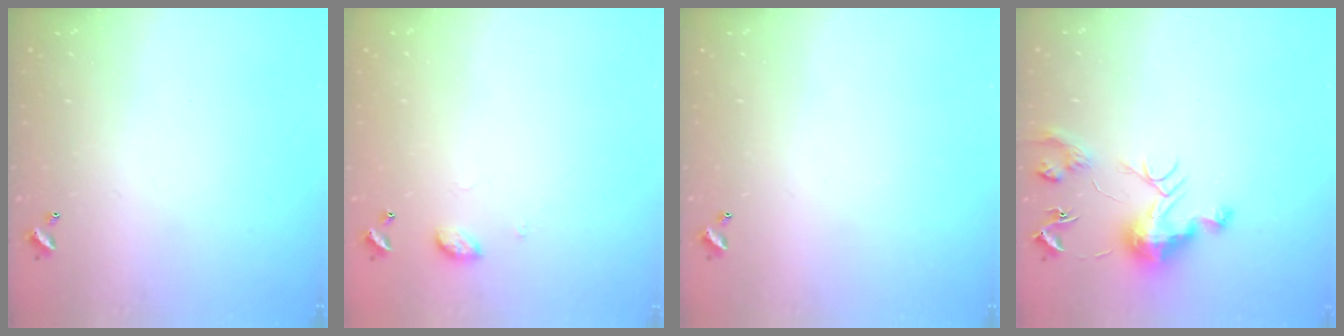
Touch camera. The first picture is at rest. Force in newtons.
{"total": 5.3, "press": 5.2, "slide": 0.8}
{"total": 0.0}
{"total": 10.0, "press": 10.0, "slide": 0.6}